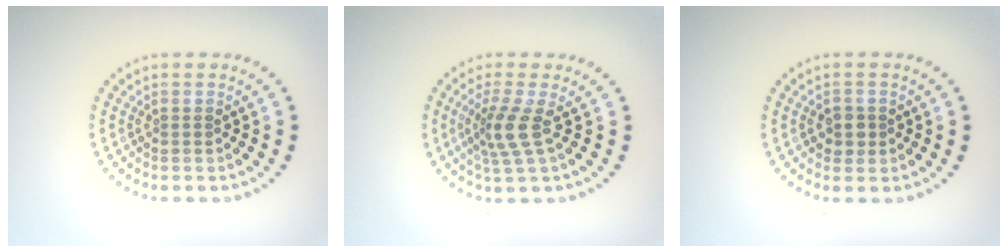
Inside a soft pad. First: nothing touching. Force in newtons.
{"total": 2.9, "press": 2.0, "slide": 2.1}
{"total": 1.6, "press": 1.6, "slide": 0.5}